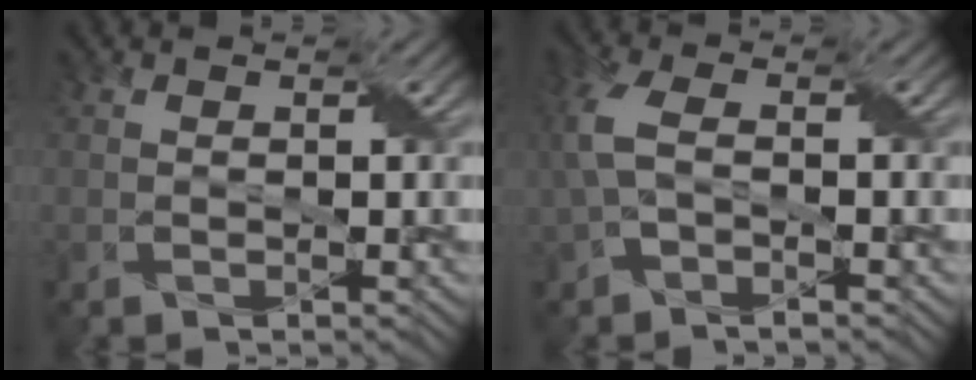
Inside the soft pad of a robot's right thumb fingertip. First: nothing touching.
{"total": 4.6, "force": [0.0, 2.5, 3.9], "torque": [-0.109, 0.004, -0.003]}